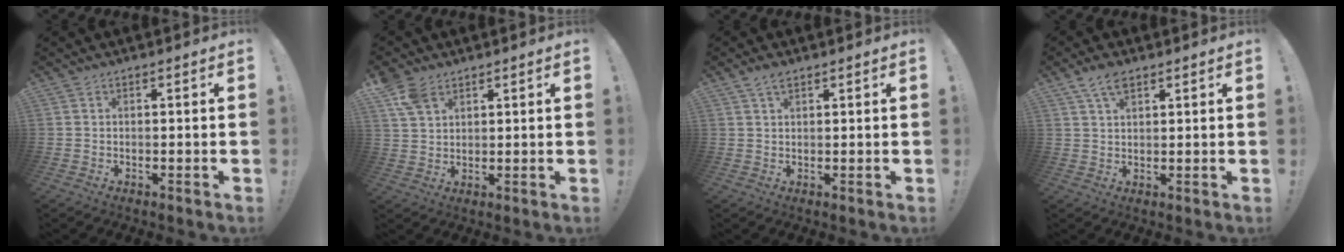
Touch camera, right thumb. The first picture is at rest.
{"total": 7.2, "force": [4.4, 4.3, 3.6], "torque": [-0.073, -0.009, 0.088]}
{"total": 3.1, "force": [2.0, 1.4, 1.9], "torque": [-0.031, -0.005, 0.036]}
{"total": 5.3, "force": [3.2, 2.5, 3.5], "torque": [-0.066, -0.007, 0.058]}